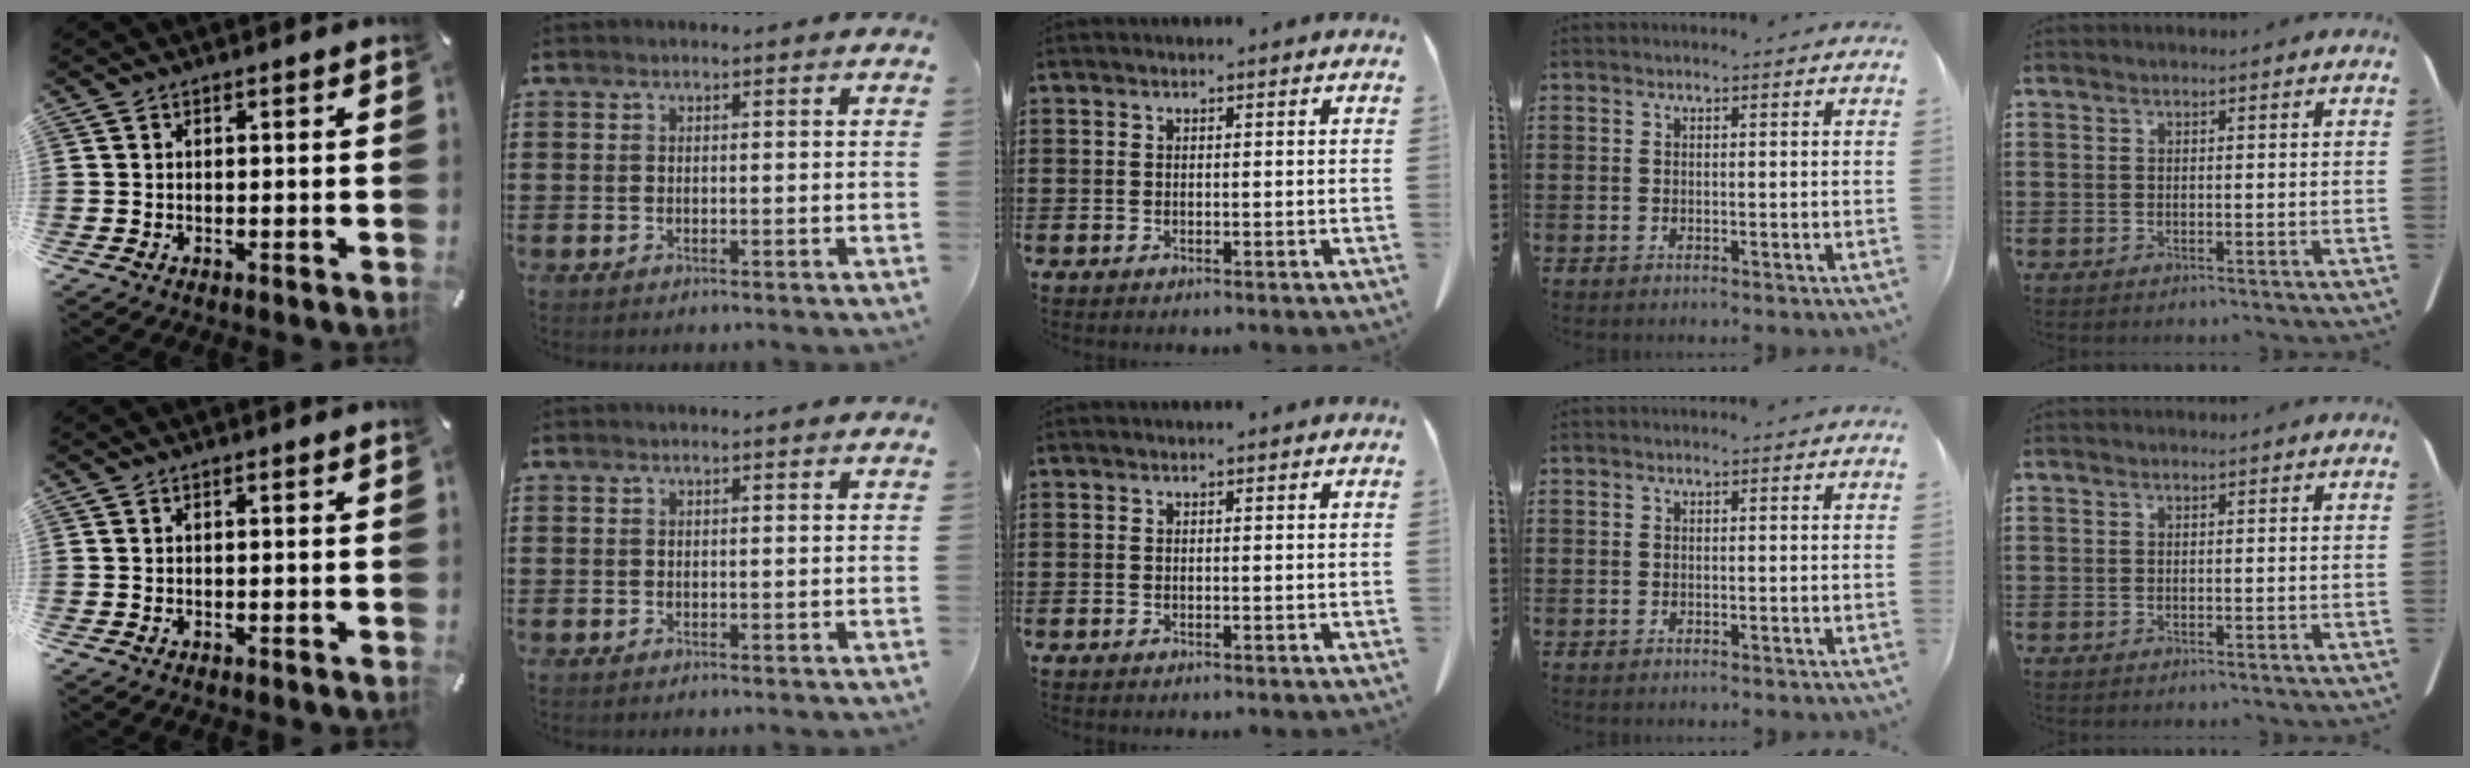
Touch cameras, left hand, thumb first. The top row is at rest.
{}